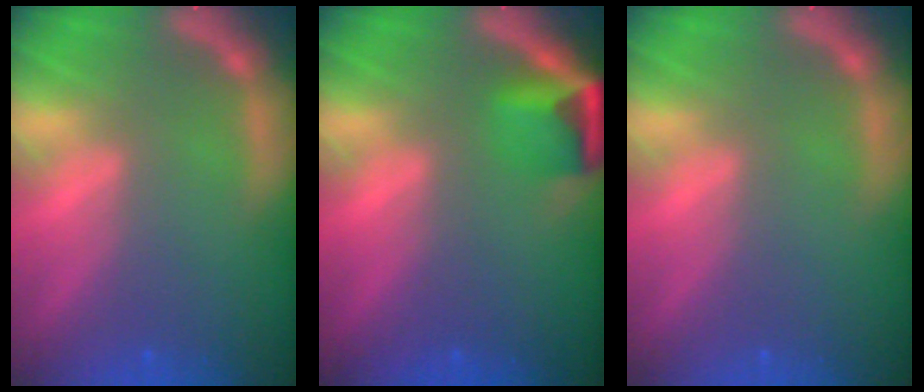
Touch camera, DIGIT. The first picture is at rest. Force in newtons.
{"total": 3.9}
{"total": 0.0}